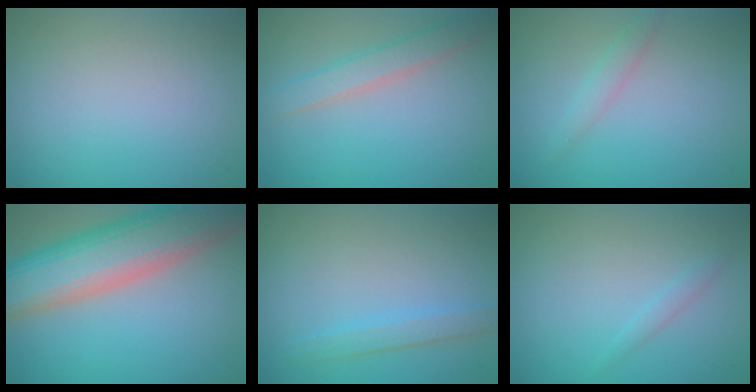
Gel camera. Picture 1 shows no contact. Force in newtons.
{"total": 2.4, "press": 2.4, "slide": 0.1}
{"total": 1.4, "press": 1.4, "slide": 0.1}
{"total": 10.8, "press": 10.7, "slide": 0.6}
{"total": 1.7, "press": 1.7, "slide": 0.0}
{"total": 0.9, "press": 0.9, "slide": 0.1}